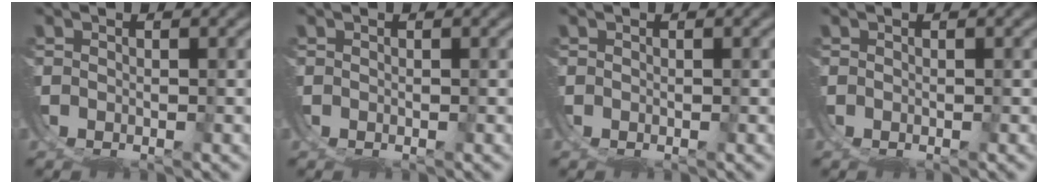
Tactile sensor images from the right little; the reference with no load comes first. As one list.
[{"total": 0.0}, {"total": 0.0}, {"total": 0.0}]